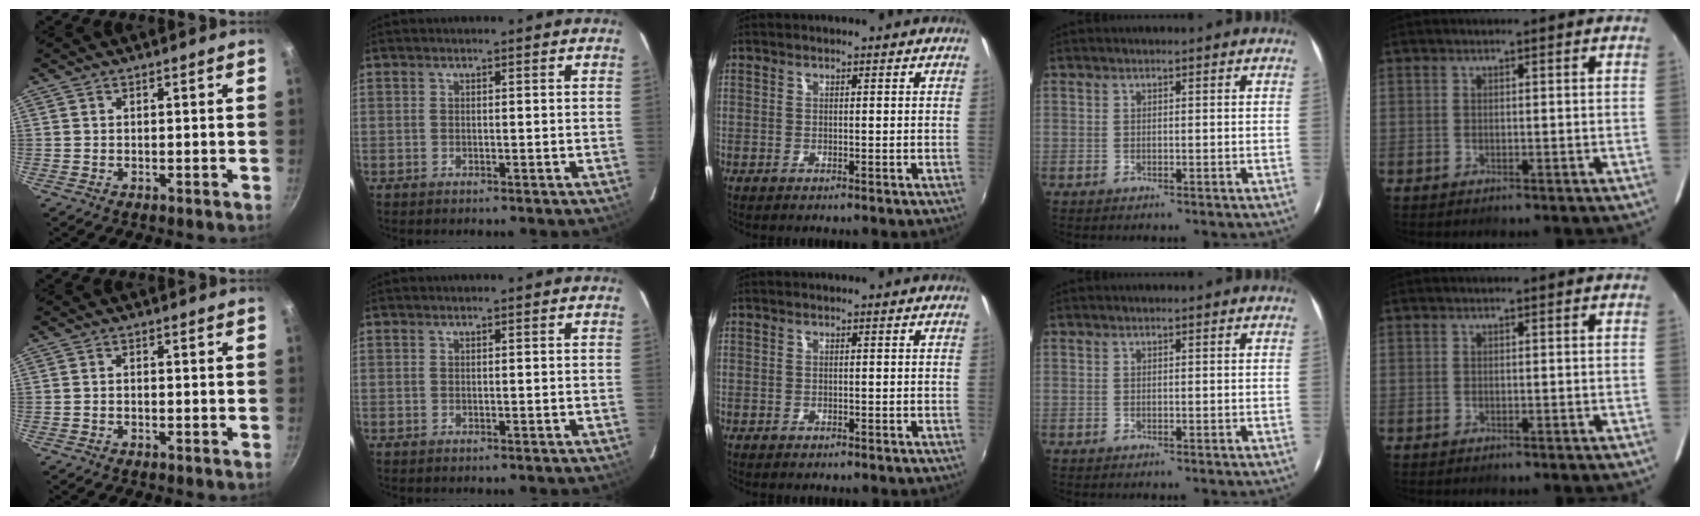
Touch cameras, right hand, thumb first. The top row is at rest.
{"thumb": {"total": 0.9, "force": [-0.5, 0.5, 0.5], "torque": [-0.013, 0.007, -0.011]}, "middle": {"total": 0.8, "force": [-0.6, 0.5, 0.2], "torque": [-0.005, -0.003, -0.010]}}